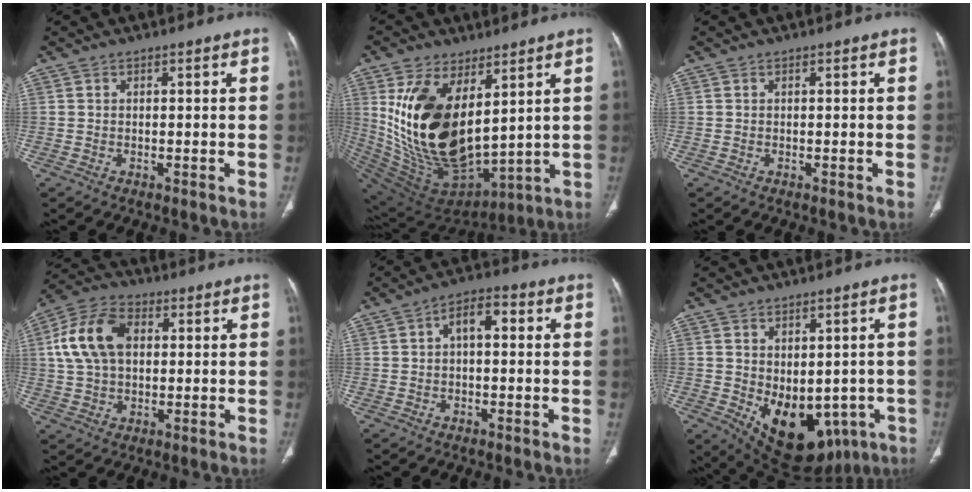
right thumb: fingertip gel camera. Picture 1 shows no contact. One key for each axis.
{"total": 21.8, "fx": 5.9, "fy": 11.8, "fz": 17.4, "tx": -0.303, "ty": -0.051, "tz": 0.136}
{"total": 0.0}
{"total": 12.8, "fx": 2.4, "fy": 8.5, "fz": 9.3, "tx": -0.177, "ty": 0.021, "tz": 0.038}
{"total": 5.4, "fx": 0.7, "fy": 2.9, "fz": 4.6, "tx": -0.066, "ty": 0.022, "tz": 0.003}
{"total": 15.8, "fx": -4.4, "fy": 10.3, "fz": 11.1, "tx": -0.130, "ty": -0.004, "tz": -0.031}